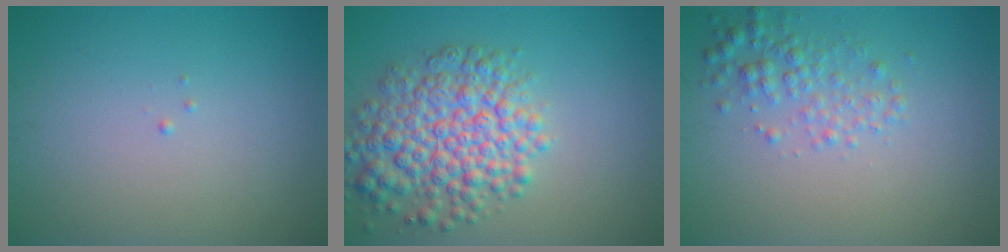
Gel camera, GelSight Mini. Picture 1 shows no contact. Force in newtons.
{"total": 7.1, "press": 7.1, "slide": 0.2}
{"total": 2.5, "press": 2.5, "slide": 0.1}